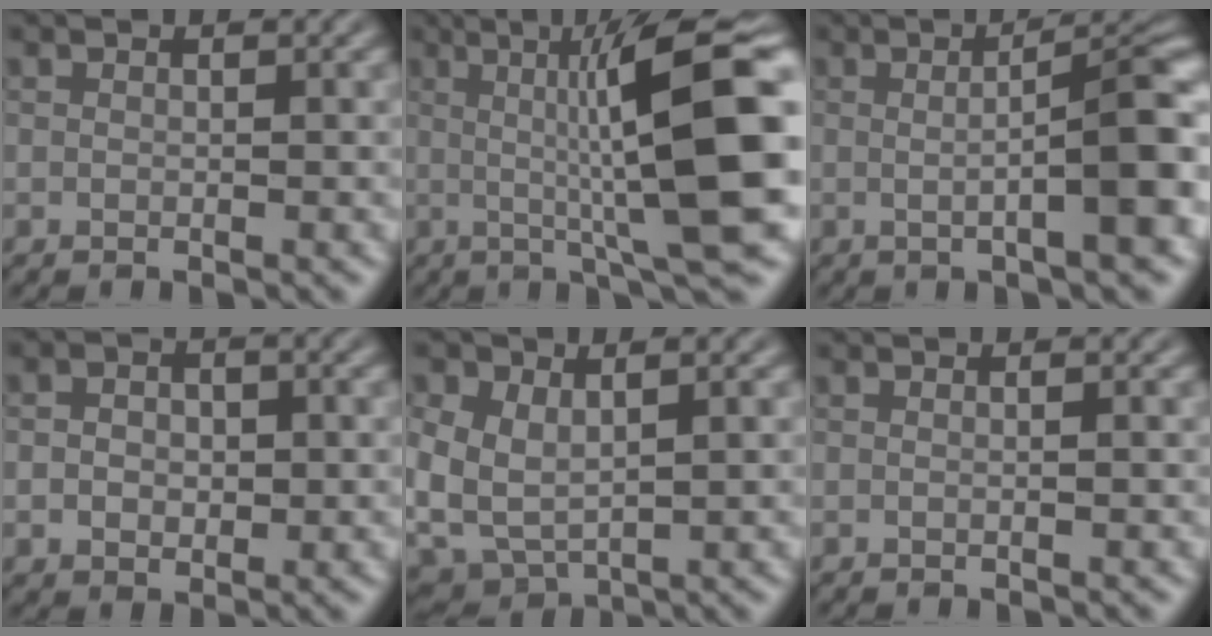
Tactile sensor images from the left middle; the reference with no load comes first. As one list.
[{"total": 12.0, "force": [0.7, 2.0, 11.8], "torque": [-0.155, 0.007, 0.008]}, {"total": 8.8, "force": [-0.1, 2.0, 8.6], "torque": [-0.105, 0.001, -0.005]}, {"total": 3.0, "force": [-0.2, 2.3, 2.0], "torque": [-0.038, -0.007, -0.009]}, {"total": 5.7, "force": [1.0, 3.7, 4.3], "torque": [-0.109, -0.019, 0.016]}, {"total": 1.0, "force": [-0.1, 0.5, 0.8], "torque": [-0.009, -0.008, -0.013]}]